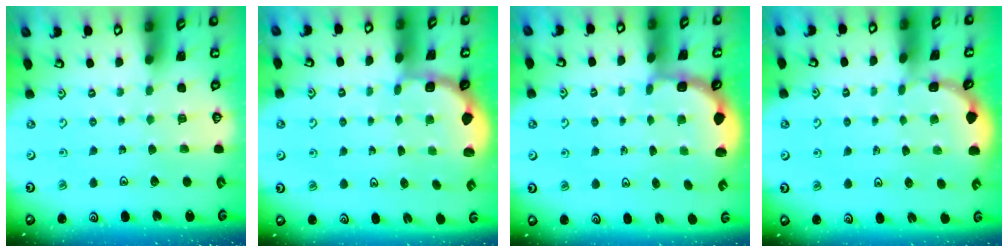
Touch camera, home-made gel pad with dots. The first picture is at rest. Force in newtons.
{"total": 1.9, "press": 1.8, "slide": 0.7}
{"total": 2.4, "press": 1.8, "slide": 1.6}
{"total": 2.4, "press": 2.4, "slide": 0.3}